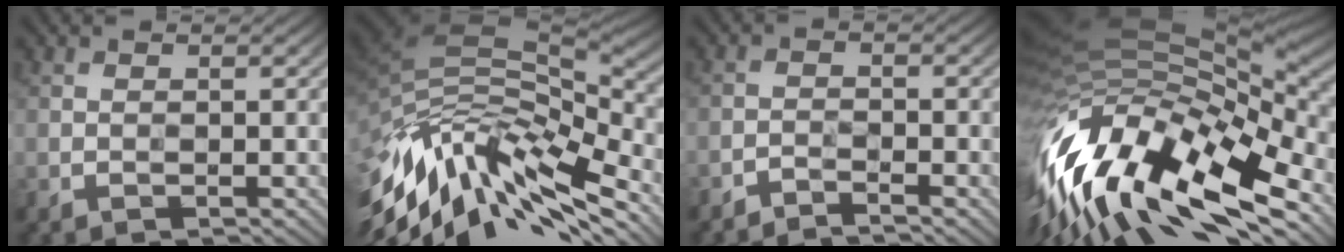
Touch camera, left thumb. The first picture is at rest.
{"total": 15.0, "force": [-9.0, 5.2, 10.8], "torque": [-0.232, 0.004, -0.170]}
{"total": 1.9, "force": [-1.8, -0.5, -0.3], "torque": [0.009, 0.003, -0.042]}
{"total": 17.0, "force": [-7.6, 6.9, 13.5], "torque": [-0.300, -0.028, -0.127]}